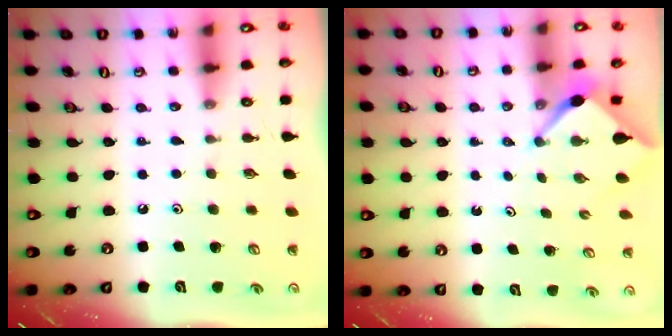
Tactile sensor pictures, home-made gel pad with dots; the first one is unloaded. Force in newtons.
{"total": 2.4, "press": 2.4, "slide": 0.2}